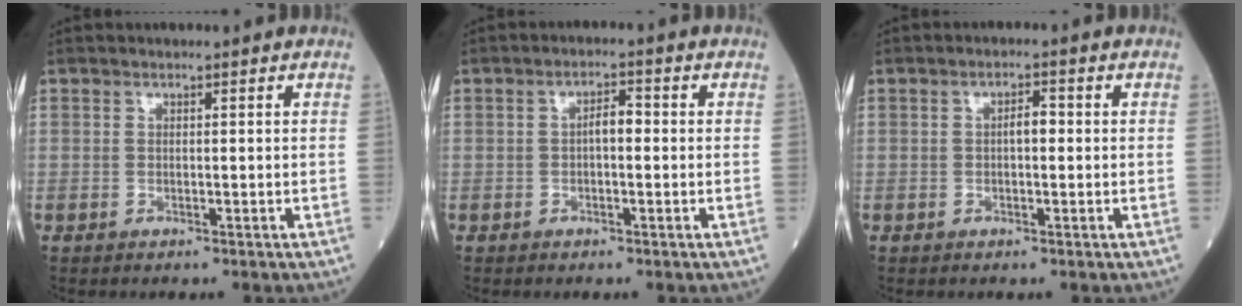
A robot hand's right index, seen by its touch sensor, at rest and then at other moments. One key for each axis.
{"total": 2.4, "fx": -0.1, "fy": 0.9, "fz": 2.3, "tx": -0.033, "ty": 0.009, "tz": -0.004}
{"total": 2.0, "fx": 0.0, "fy": 0.7, "fz": 1.8, "tx": -0.027, "ty": 0.005, "tz": -0.003}